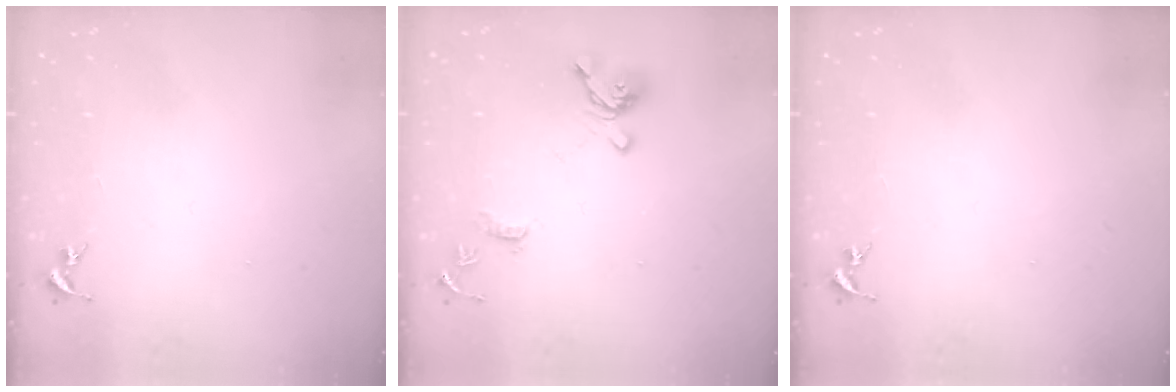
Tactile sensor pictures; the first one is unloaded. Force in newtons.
{"total": 12.7, "press": 12.6, "slide": 1.5}
{"total": 0.0}